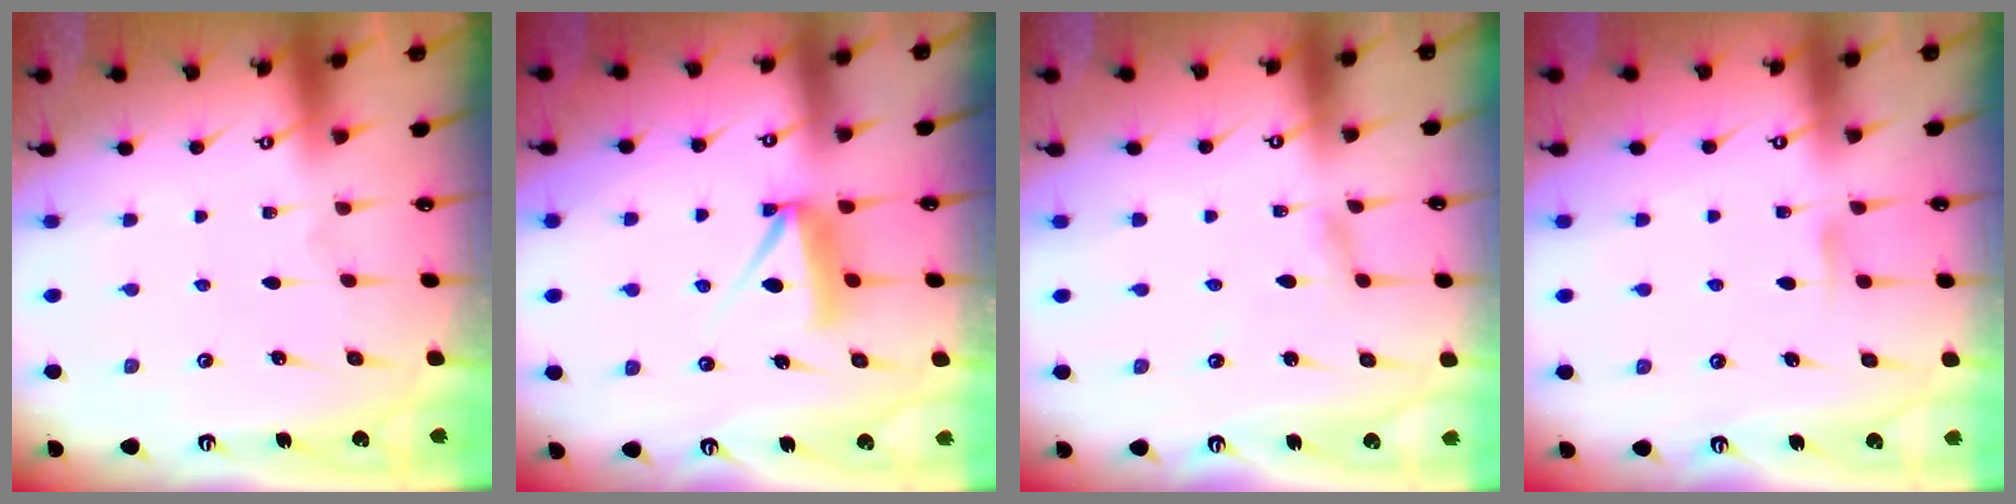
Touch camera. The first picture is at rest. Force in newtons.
{"total": 7.4, "press": 7.4, "slide": 0.7}
{"total": 2.4, "press": 2.4, "slide": 0.3}
{"total": 5.1, "press": 5.0, "slide": 0.5}